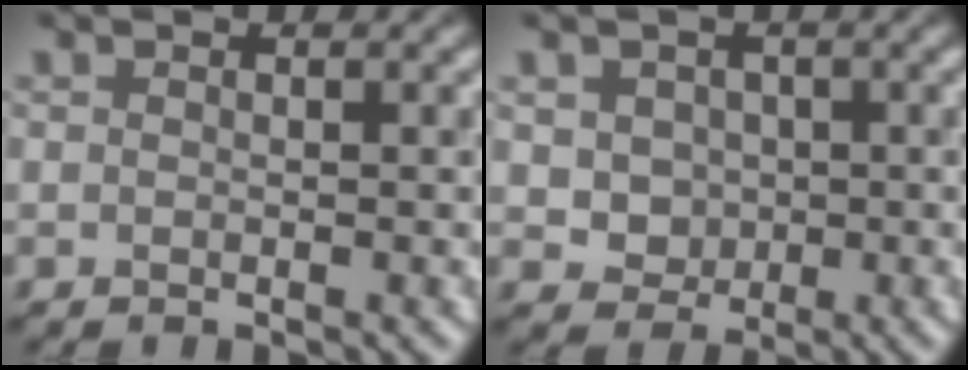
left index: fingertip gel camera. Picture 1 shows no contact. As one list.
[{"total": 2.7, "force": [0.2, 2.4, 1.1], "torque": [-0.018, -0.003, 0.006]}]